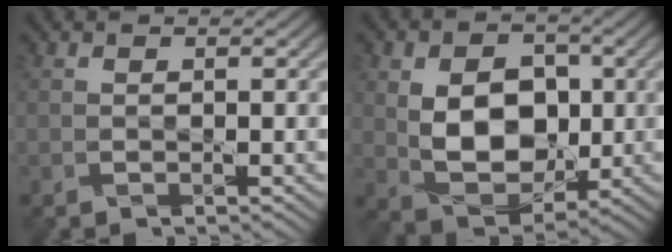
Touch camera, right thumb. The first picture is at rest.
{"total": 9.4, "force": [0.4, 6.7, 6.6], "torque": [-0.130, -0.006, 0.003]}